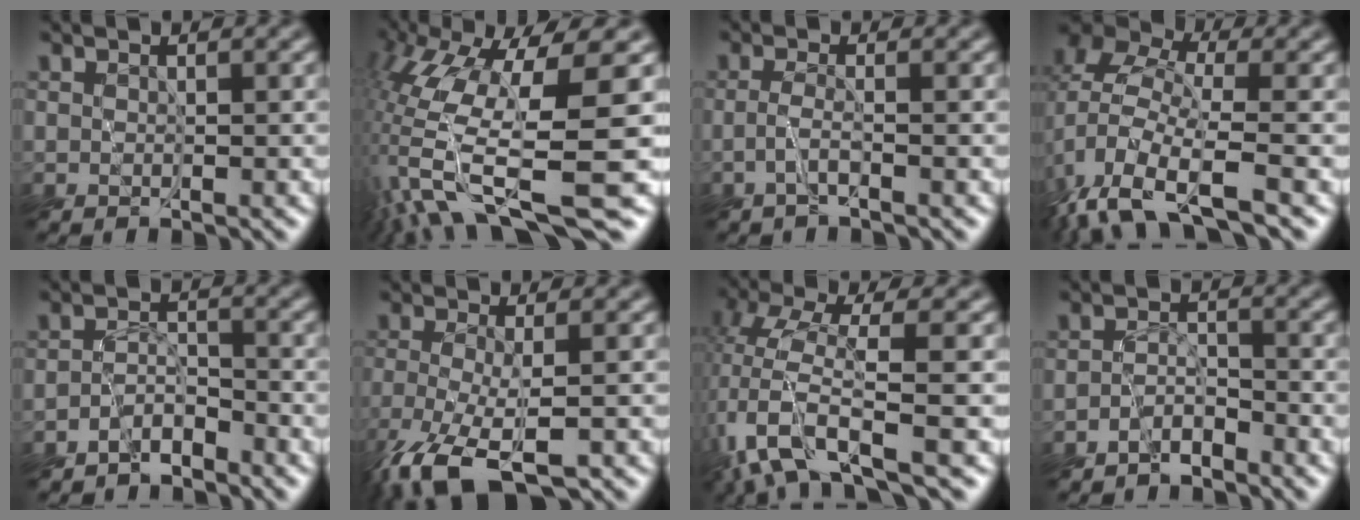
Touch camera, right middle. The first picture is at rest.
{"total": 12.6, "force": [-1.4, 2.5, 12.2], "torque": [-0.252, -0.014, 0.001]}
{"total": 1.1, "force": [-0.6, -0.2, 0.8], "torque": [-0.021, -0.003, -0.018]}
{"total": 9.4, "force": [-3.9, 4.7, 7.2], "torque": [-0.159, -0.012, -0.080]}
{"total": 2.5, "force": [-2.4, 0.7, 0.5], "torque": [-0.008, 0.003, -0.053]}
{"total": 6.4, "force": [-4.0, 1.8, 4.7], "torque": [-0.107, -0.019, -0.078]}
{"total": 6.0, "force": [-2.7, 1.2, 5.3], "torque": [-0.113, 0.001, -0.063]}
{"total": 2.2, "force": [-2.1, 0.6, 0.4], "torque": [-0.007, 0.005, -0.046]}